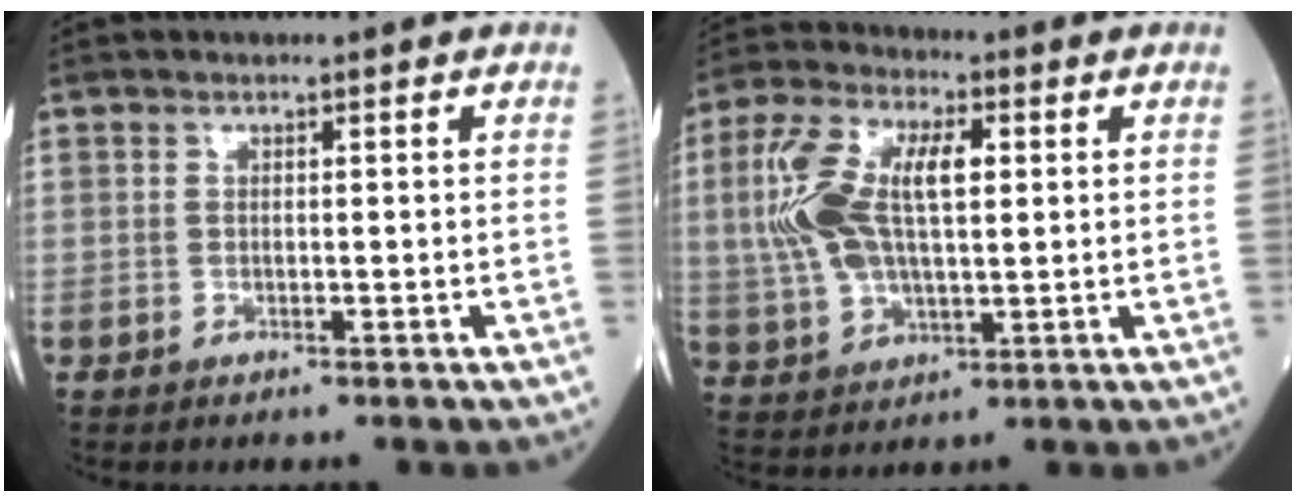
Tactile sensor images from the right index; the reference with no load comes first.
{"total": 13.4, "force": [2.2, 5.7, 12.0], "torque": [-0.266, 0.023, 0.044]}